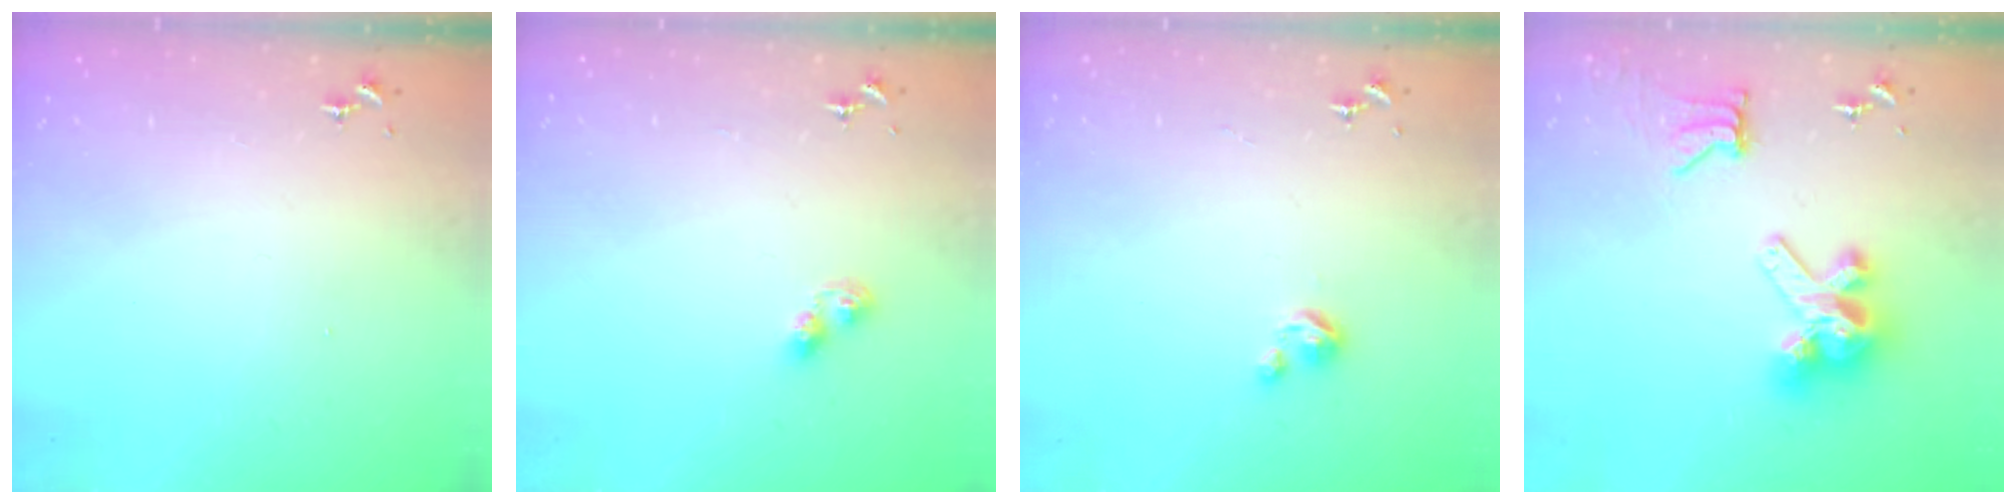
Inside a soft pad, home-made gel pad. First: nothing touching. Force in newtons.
{"total": 3.0, "press": 2.9, "slide": 0.4}
{"total": 3.2, "press": 3.2, "slide": 0.3}
{"total": 12.1, "press": 12.0, "slide": 0.6}